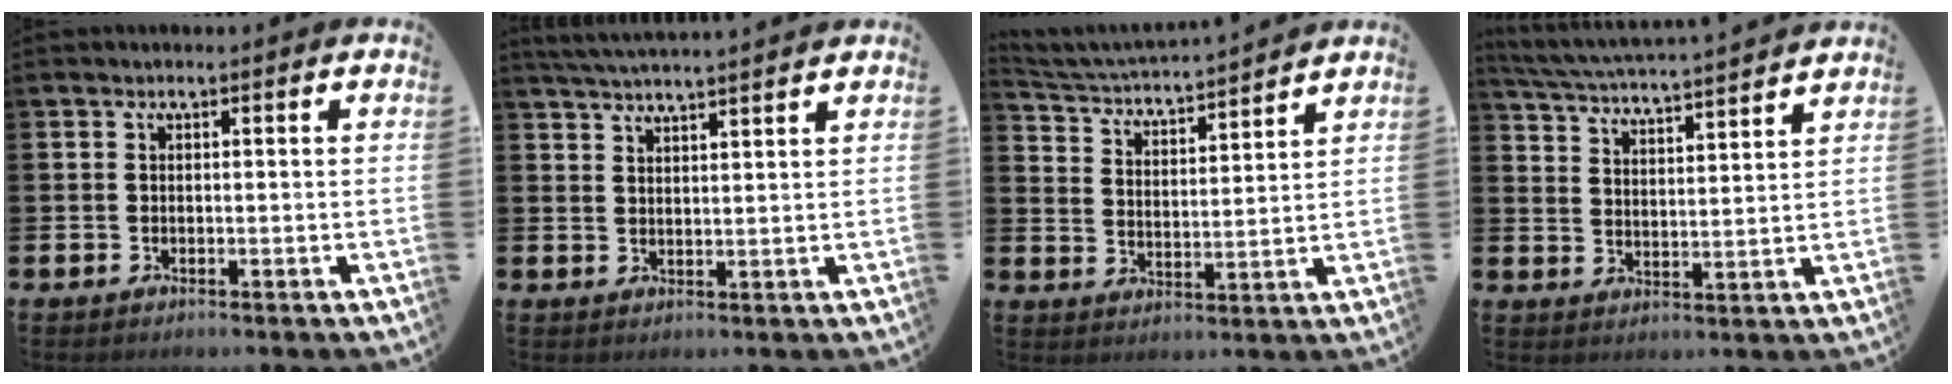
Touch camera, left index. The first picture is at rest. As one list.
[{"total": 3.9, "force": [3.8, -0.5, 0.4], "torque": [-0.015, -0.017, 0.070]}, {"total": 3.9, "force": [3.9, 0.2, 0.4], "torque": [-0.034, -0.039, 0.060]}, {"total": 5.2, "force": [5.1, -0.3, 1.0], "torque": [-0.044, -0.041, 0.085]}]